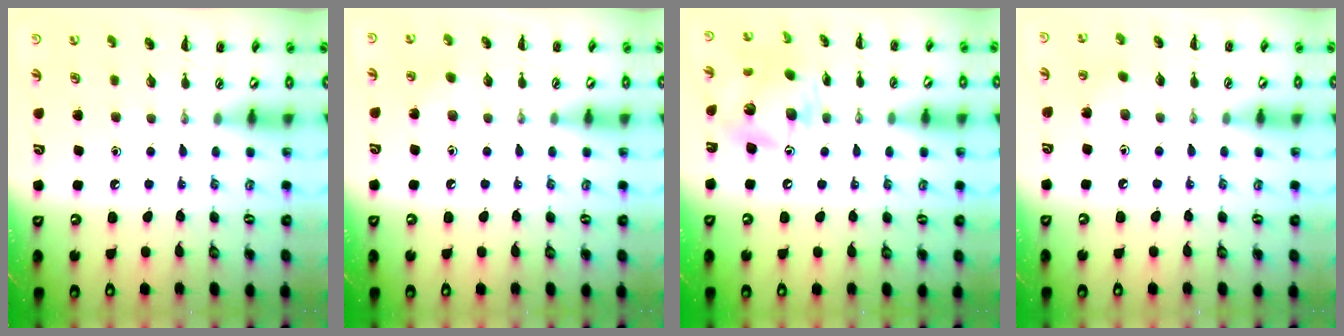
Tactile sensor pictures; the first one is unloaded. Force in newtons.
{"total": 5.8, "press": 5.7, "slide": 1.3}
{"total": 12.2, "press": 12.1, "slide": 1.2}
{"total": 2.4, "press": 2.4, "slide": 0.4}